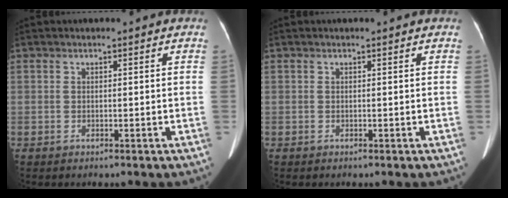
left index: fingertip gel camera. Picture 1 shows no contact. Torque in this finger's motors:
{"motor_torque": [0.17, -0.04, 0.06, 0.00]}